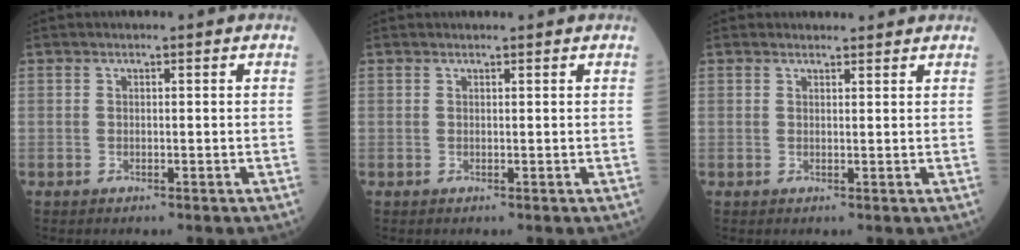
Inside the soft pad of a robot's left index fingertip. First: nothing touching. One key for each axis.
{"total": 1.2, "fx": 1.2, "fy": 0.0, "fz": 0.2, "tx": -0.010, "ty": 0.005, "tz": 0.017}
{"total": 2.9, "fx": 2.8, "fy": 0.6, "fz": 0.2, "tx": -0.010, "ty": 0.010, "tz": 0.034}